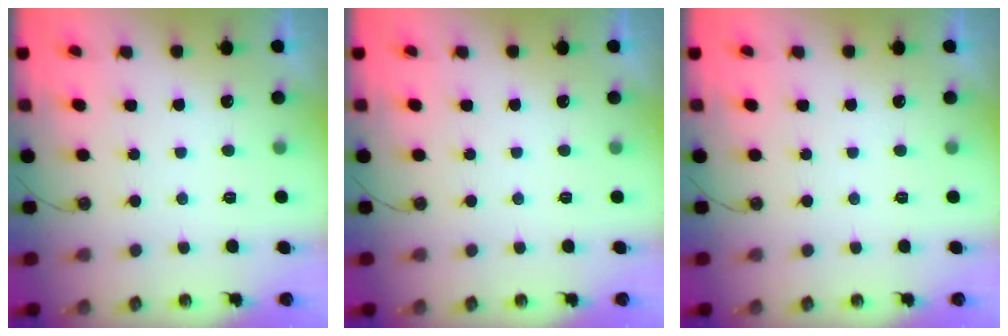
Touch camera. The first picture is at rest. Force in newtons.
{"total": 0.0}
{"total": 0.0}